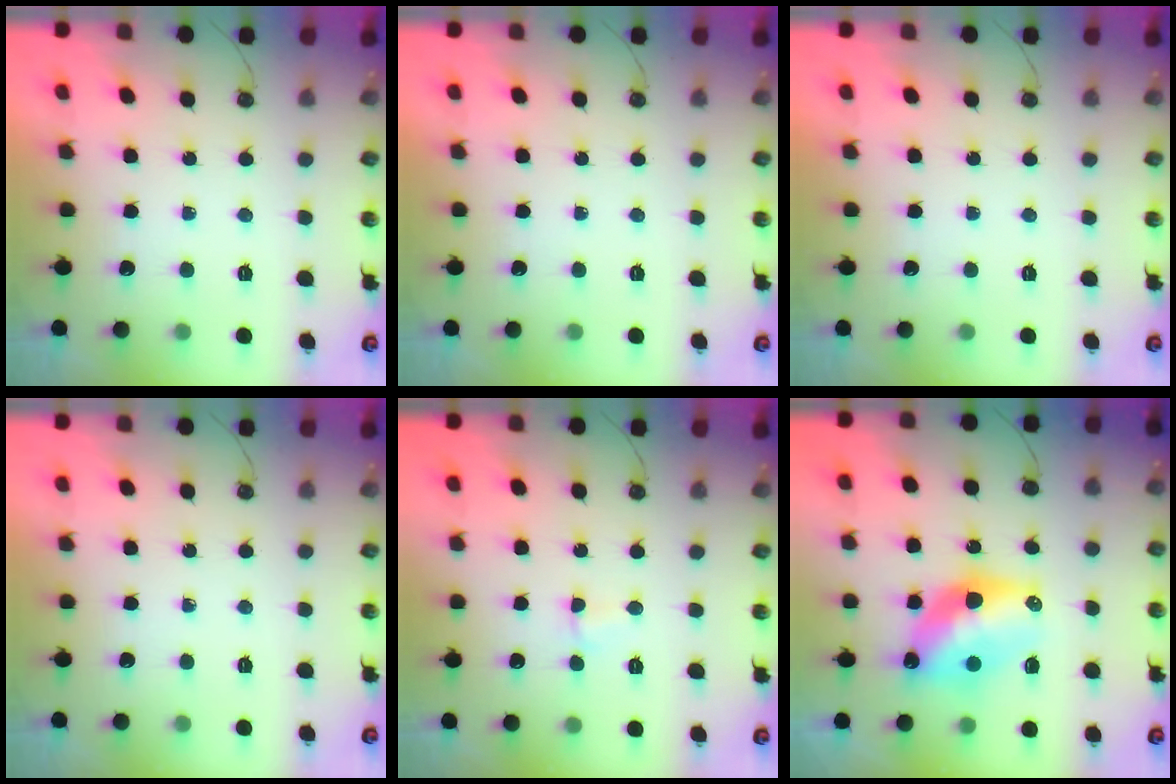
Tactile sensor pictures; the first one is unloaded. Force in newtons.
{"total": 0.0}
{"total": 0.0}
{"total": 0.0}
{"total": 2.9, "press": 2.9, "slide": 0.6}
{"total": 12.7, "press": 12.7, "slide": 0.8}